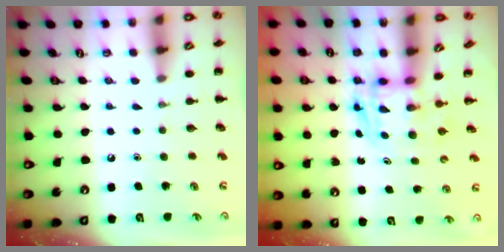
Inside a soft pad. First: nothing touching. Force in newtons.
{"total": 2.8, "press": 2.8, "slide": 0.5}